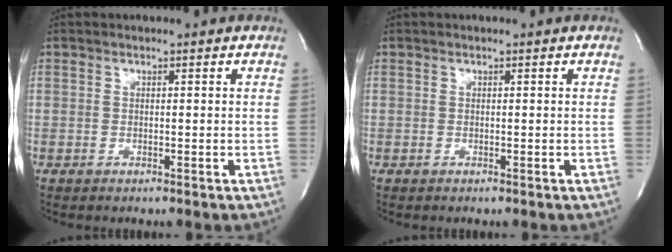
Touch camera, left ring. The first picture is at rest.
{"total": 0.0}